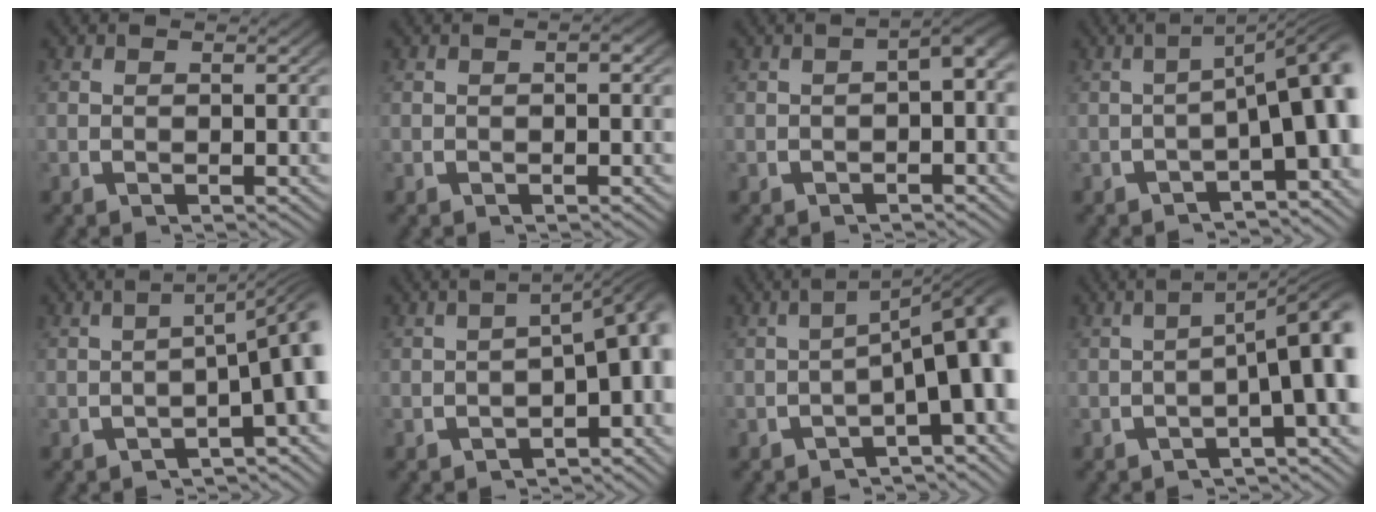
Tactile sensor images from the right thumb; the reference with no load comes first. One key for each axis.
{"total": 0.6, "fx": 0.0, "fy": 0.2, "fz": 0.5, "tx": -0.007, "ty": 0.003, "tz": -0.003}
{"total": 2.8, "fx": -0.2, "fy": 1.3, "fz": 2.5, "tx": -0.030, "ty": 0.010, "tz": -0.007}
{"total": 8.5, "fx": -1.4, "fy": 3.4, "fz": 7.7, "tx": -0.103, "ty": -0.004, "tz": -0.015}
{"total": 6.8, "fx": -1.7, "fy": 2.4, "fz": 6.2, "tx": -0.086, "ty": 0.000, "tz": -0.018}
{"total": 6.3, "fx": -1.7, "fy": 2.8, "fz": 5.4, "tx": -0.070, "ty": -0.011, "tz": -0.017}
{"total": 10.0, "fx": -1.8, "fy": 4.5, "fz": 8.8, "tx": -0.113, "ty": -0.013, "tz": -0.019}
{"total": 6.9, "fx": -0.8, "fy": 2.4, "fz": 6.5, "tx": -0.091, "ty": -0.001, "tz": -0.010}